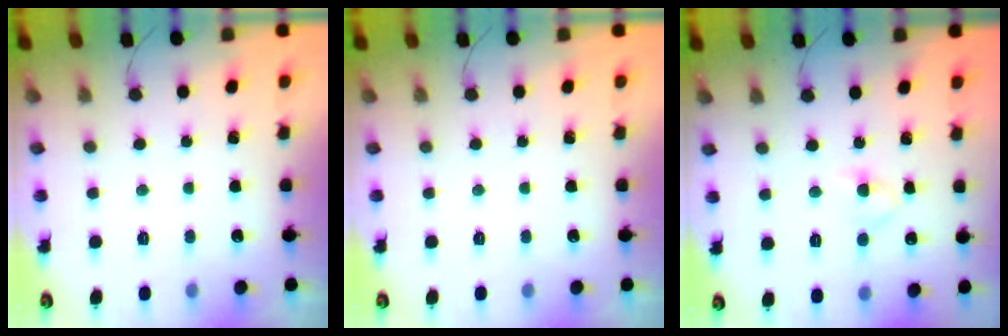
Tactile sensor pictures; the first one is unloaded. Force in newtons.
{"total": 0.0}
{"total": 2.4, "press": 2.1, "slide": 1.1}